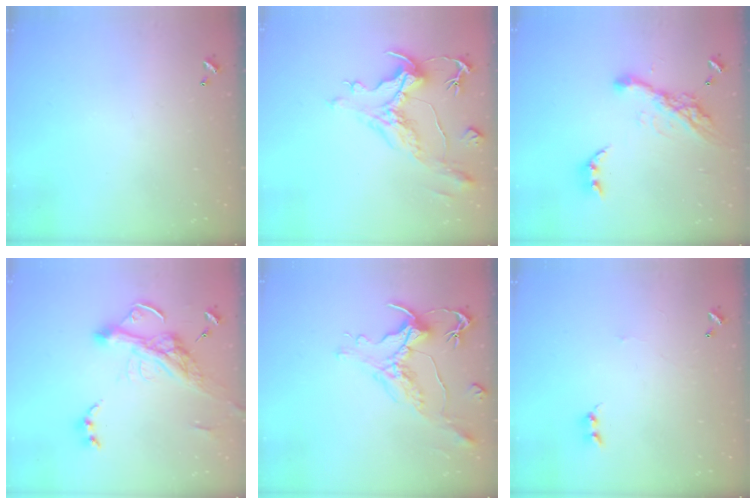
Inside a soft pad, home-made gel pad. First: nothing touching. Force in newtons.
{"total": 2.0, "press": 1.0, "slide": 1.8}
{"total": 16.6, "press": 16.6, "slide": 1.3}
{"total": 9.4, "press": 9.2, "slide": 1.8}
{"total": 1.7, "press": 1.1, "slide": 1.2}
{"total": 0.0}